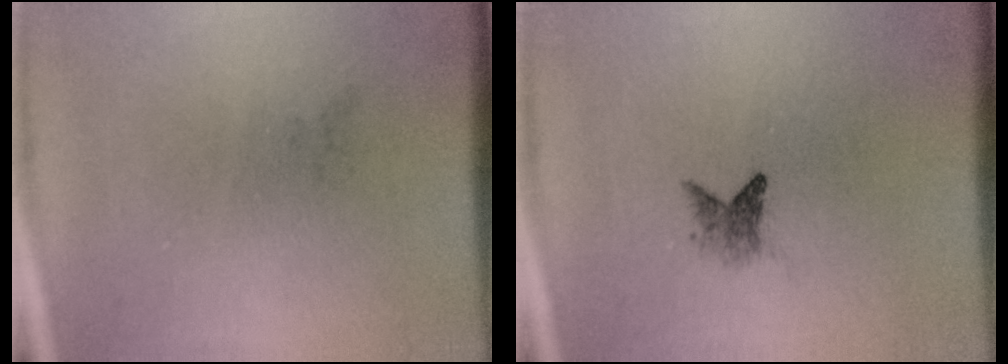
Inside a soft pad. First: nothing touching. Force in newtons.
{"total": 1.6}